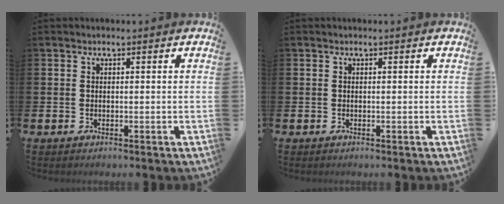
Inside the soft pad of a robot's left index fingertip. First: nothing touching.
{"total": 0.0}